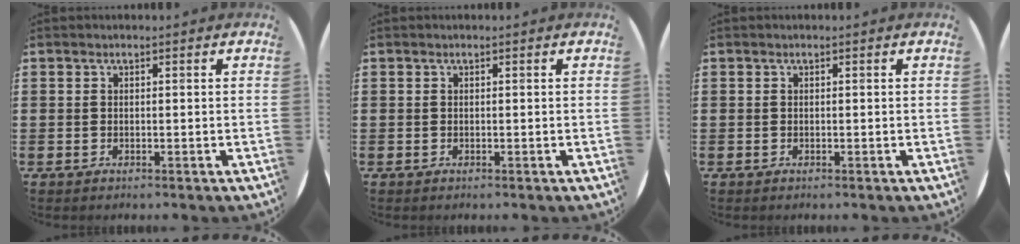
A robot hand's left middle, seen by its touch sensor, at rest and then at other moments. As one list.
[{"total": 0.0}, {"total": 0.0}]